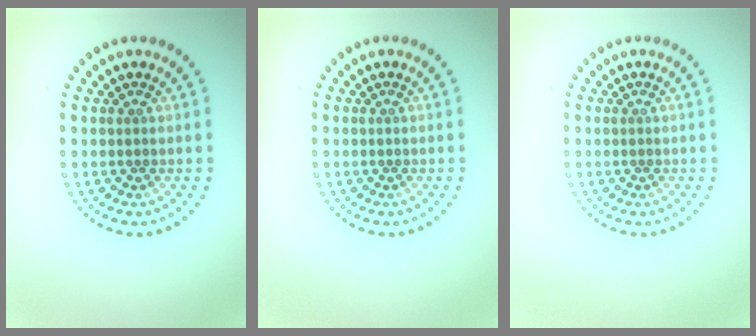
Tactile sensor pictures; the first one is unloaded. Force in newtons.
{"total": 0.0}
{"total": 0.0}